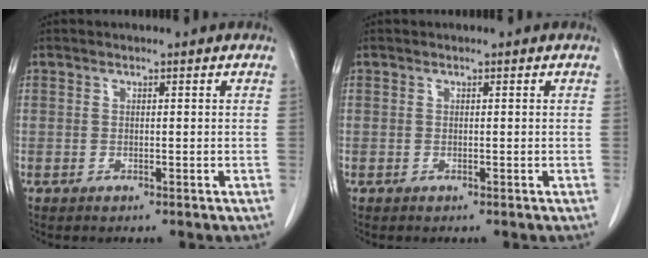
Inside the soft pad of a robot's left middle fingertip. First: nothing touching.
{"total": 0.0}